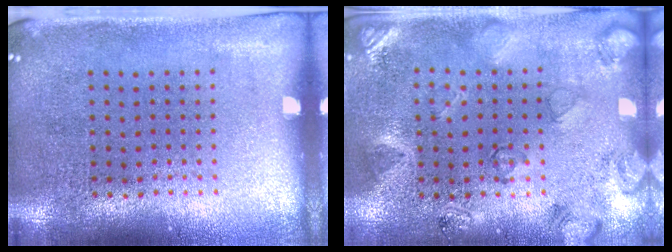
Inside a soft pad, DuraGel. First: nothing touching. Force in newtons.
{"total": 2.6, "press": 1.7, "slide": 1.9}